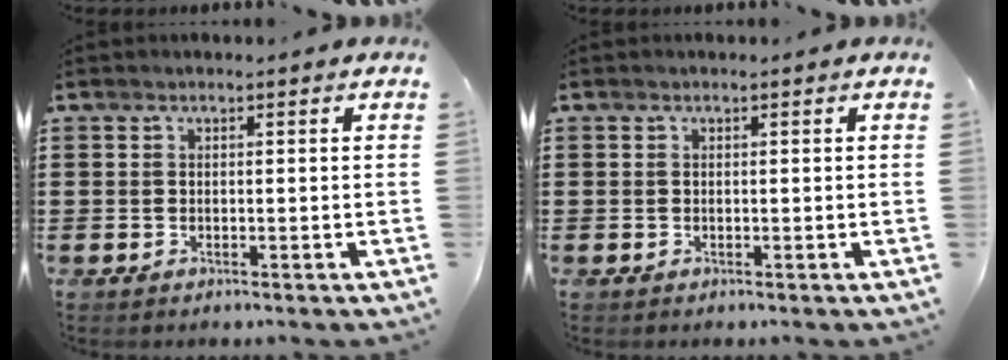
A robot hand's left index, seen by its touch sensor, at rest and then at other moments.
{"total": 0.0}